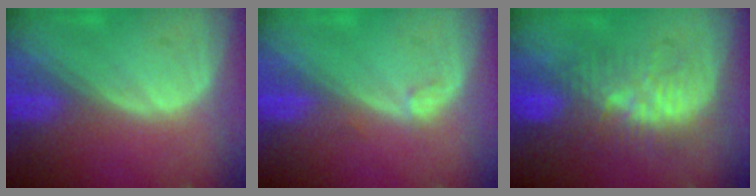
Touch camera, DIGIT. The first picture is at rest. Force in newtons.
{"total": 0.8, "press": 0.7, "slide": 0.1}
{"total": 9.1, "press": 8.8, "slide": 2.3}